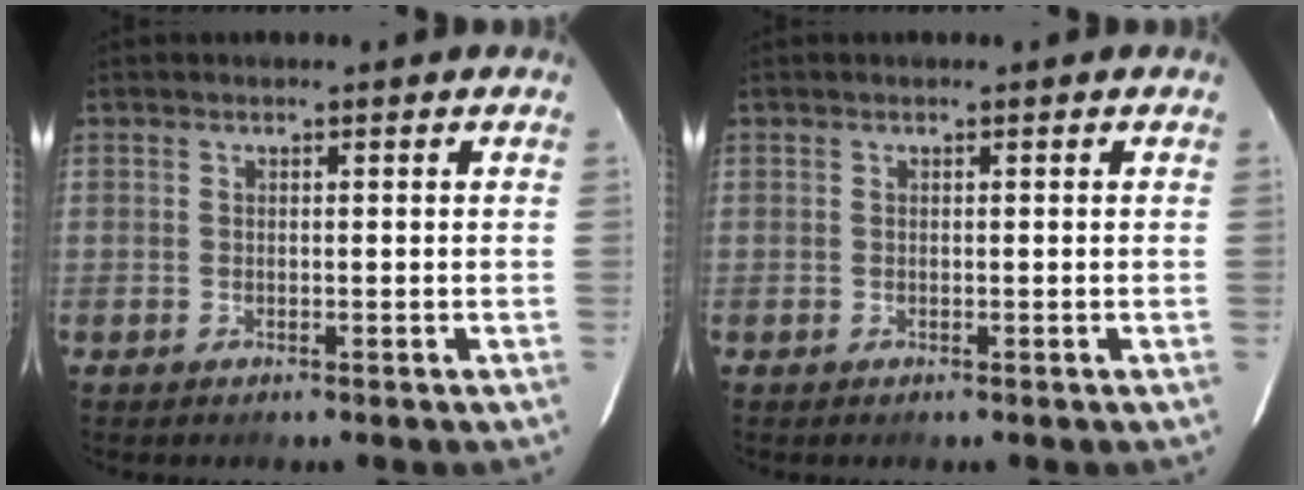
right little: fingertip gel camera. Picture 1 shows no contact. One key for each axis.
{"total": 0.0}